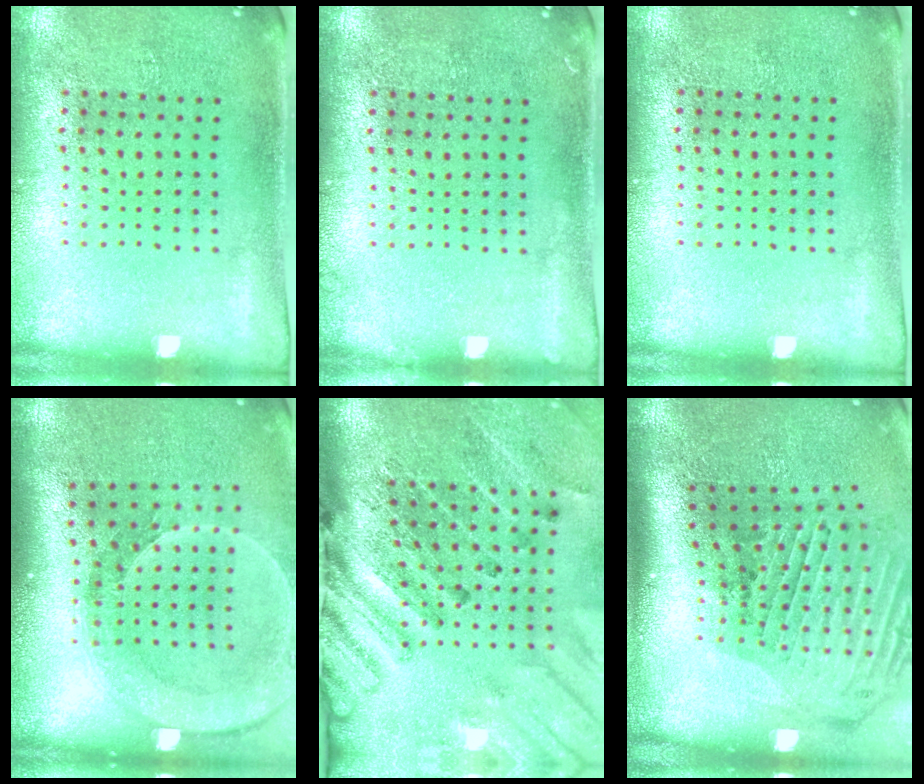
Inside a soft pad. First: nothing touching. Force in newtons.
{"total": 0.6, "press": 0.5, "slide": 0.1}
{"total": 0.0}
{"total": 2.6, "press": 2.0, "slide": 1.7}
{"total": 3.5, "press": 2.9, "slide": 1.9}
{"total": 3.0, "press": 2.1, "slide": 2.0}